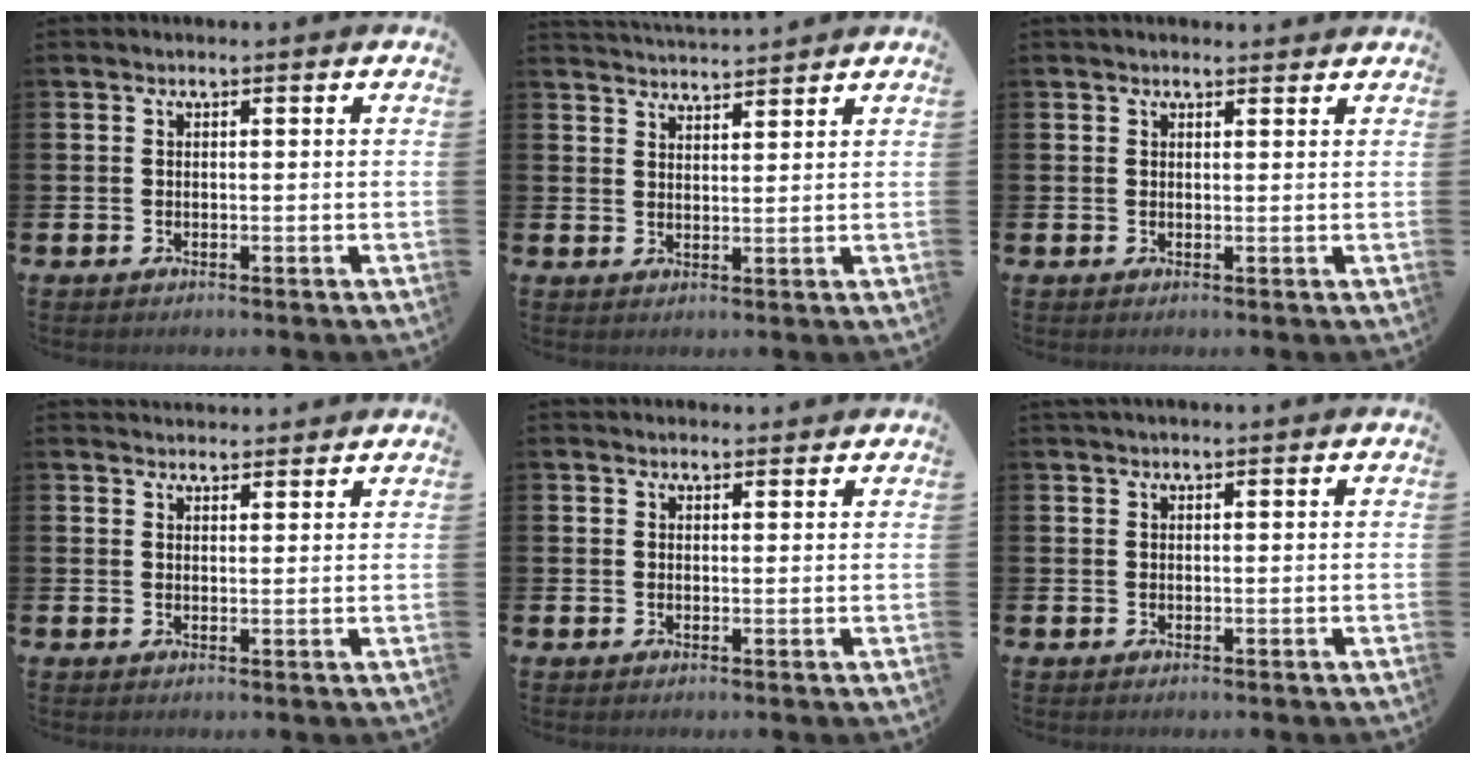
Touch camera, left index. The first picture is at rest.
{"total": 3.8, "force": [3.8, 0.0, -0.1], "torque": [-0.008, -0.021, 0.070]}
{"total": 1.2, "force": [1.1, 0.4, 0.2], "torque": [0.003, 0.000, 0.019]}
{"total": 2.7, "force": [2.7, 0.6, -0.1], "torque": [-0.003, -0.012, 0.049]}
{"total": 1.6, "force": [1.5, 0.5, 0.0], "torque": [0.006, -0.004, 0.027]}
{"total": 0.8, "force": [0.8, 0.0, 0.2], "torque": [0.004, -0.002, 0.012]}